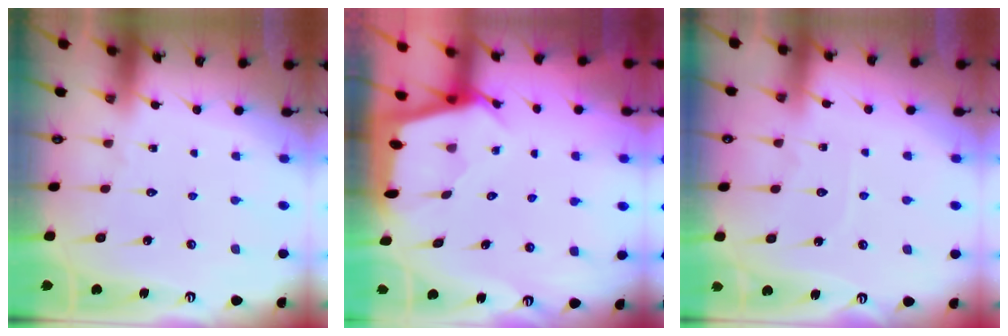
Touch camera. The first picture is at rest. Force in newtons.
{"total": 3.7, "press": 3.7, "slide": 0.3}
{"total": 3.6, "press": 3.6, "slide": 0.4}